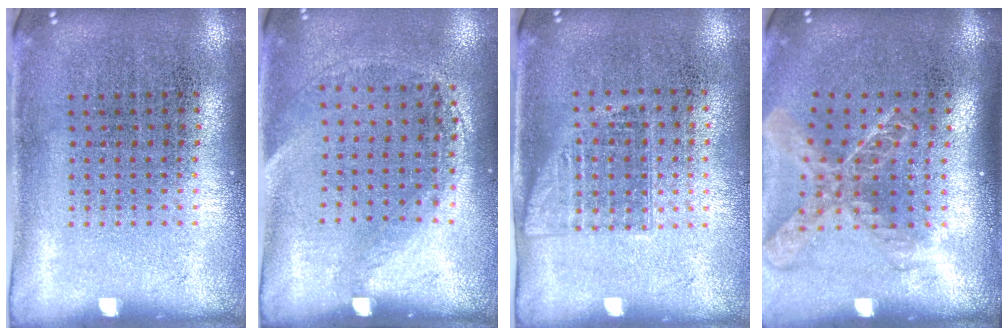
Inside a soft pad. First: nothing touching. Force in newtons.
{"total": 1.4, "press": 1.0, "slide": 1.0}
{"total": 1.0, "press": 0.9, "slide": 0.4}
{"total": 1.9, "press": 1.5, "slide": 1.3}